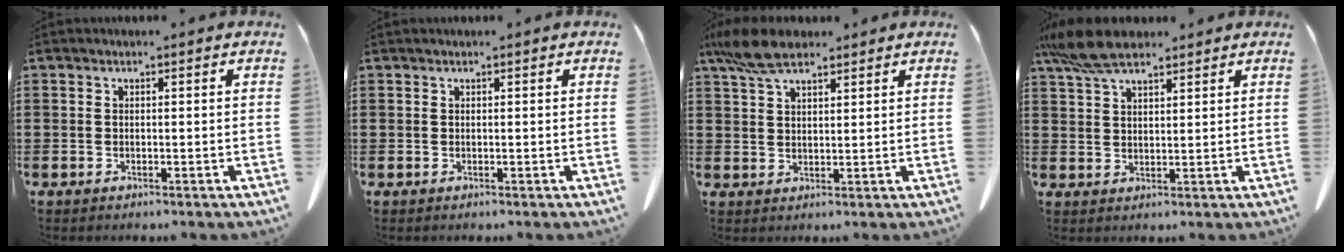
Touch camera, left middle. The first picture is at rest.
{"total": 0.0}
{"total": 7.2, "force": [5.3, 2.5, 4.1], "torque": [-0.095, -0.002, 0.101]}
{"total": 7.8, "force": [6.0, 2.4, 4.4], "torque": [-0.101, -0.004, 0.115]}